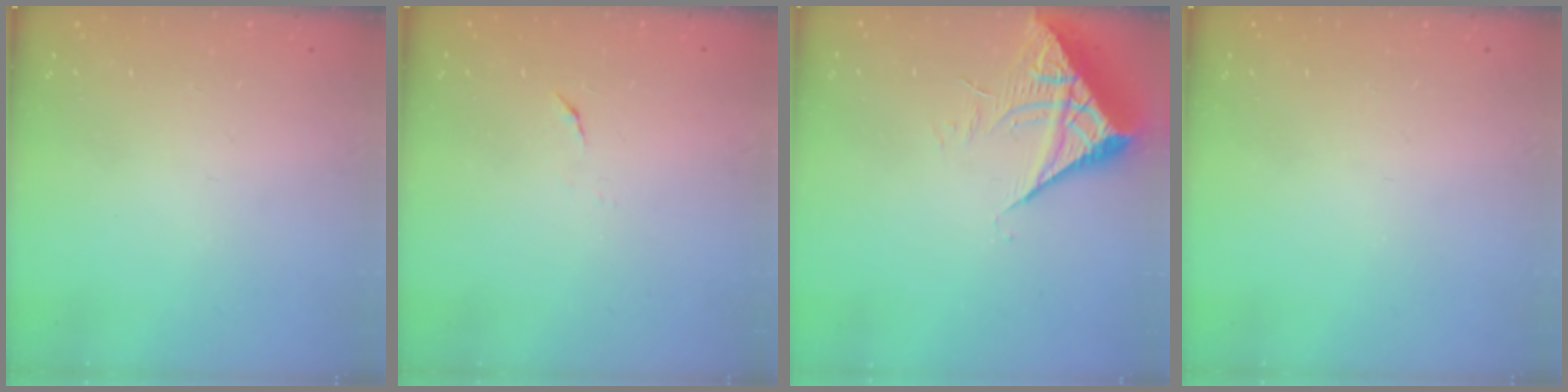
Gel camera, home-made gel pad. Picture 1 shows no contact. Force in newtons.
{"total": 3.9, "press": 3.9, "slide": 0.4}
{"total": 7.2, "press": 7.2, "slide": 0.8}
{"total": 0.0}